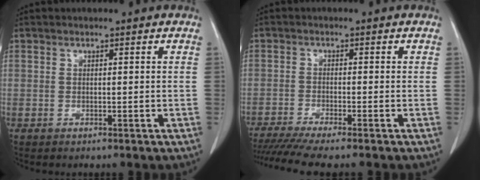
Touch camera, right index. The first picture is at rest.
{"total": 8.9, "force": [-7.6, -0.5, 4.6], "torque": [-0.064, -0.018, -0.123]}